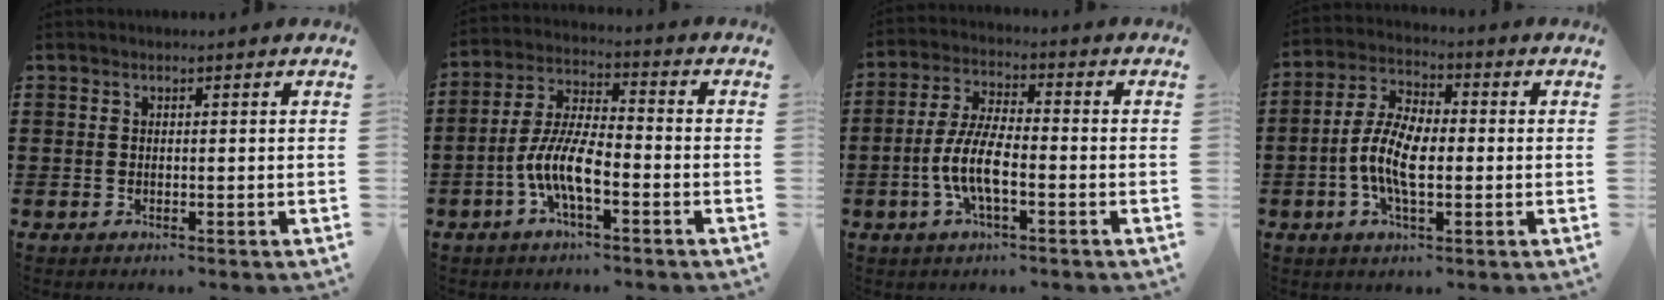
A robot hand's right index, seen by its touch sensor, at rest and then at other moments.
{"total": 8.8, "force": [-3.4, 3.0, 7.6], "torque": [-0.182, -0.009, -0.072]}
{"total": 7.6, "force": [-2.5, 2.3, 6.9], "torque": [-0.163, -0.014, -0.054]}
{"total": 8.3, "force": [-1.7, 3.8, 7.2], "torque": [-0.166, -0.003, -0.038]}